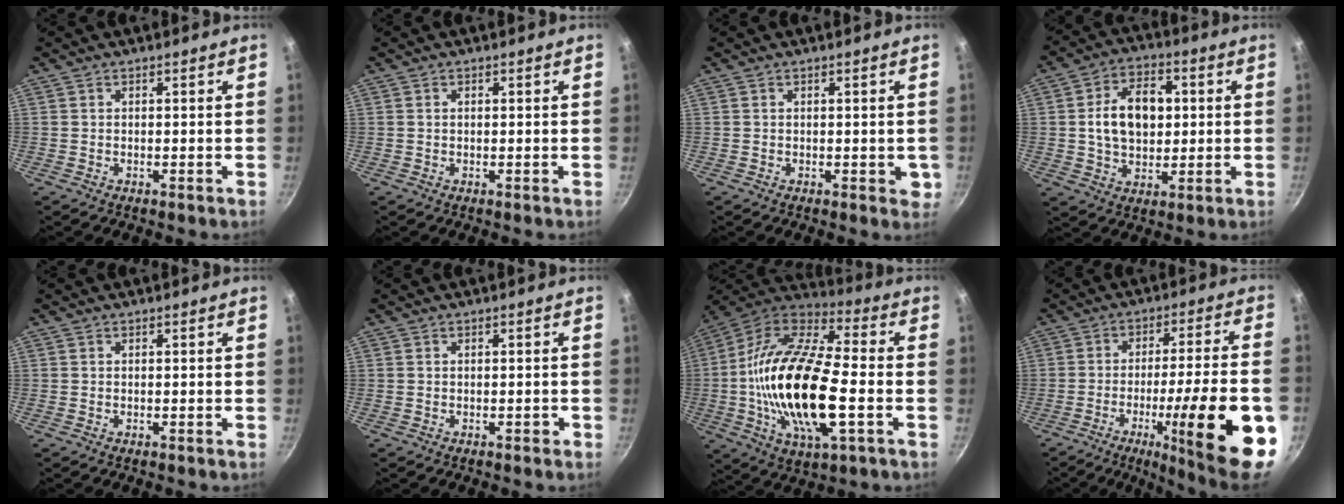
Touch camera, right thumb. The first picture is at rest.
{"total": 0.6, "force": [0.1, 0.4, 0.4], "torque": [-0.007, 0.002, 0.003]}
{"total": 2.6, "force": [-0.1, 1.5, 2.2], "torque": [-0.016, -0.003, 0.000]}
{"total": 12.7, "force": [1.5, 8.7, 9.1], "torque": [-0.126, 0.010, 0.020]}
{"total": 0.0}
{"total": 0.6, "force": [-0.4, 0.3, 0.3], "torque": [0.001, 0.006, -0.002]}
{"total": 25.7, "force": [-3.3, 10.4, 23.3], "torque": [-0.453, 0.024, -0.074]}
{"total": 21.9, "force": [-8.0, 3.4, 20.1], "torque": [-0.275, 0.030, -0.113]}